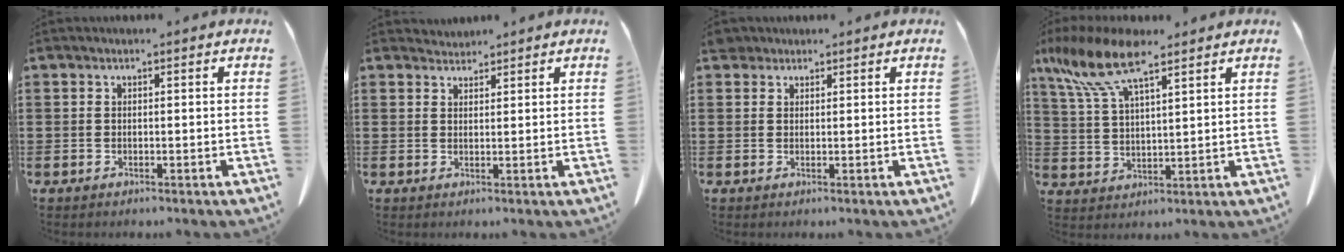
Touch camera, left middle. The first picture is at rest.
{"total": 1.5, "force": [1.5, 0.3, -0.2], "torque": [-0.001, 0.002, 0.029]}
{"total": 2.0, "force": [1.6, 1.0, 0.5], "torque": [-0.016, 0.006, 0.032]}
{"total": 10.0, "force": [6.8, 3.0, 6.7], "torque": [-0.162, -0.019, 0.120]}